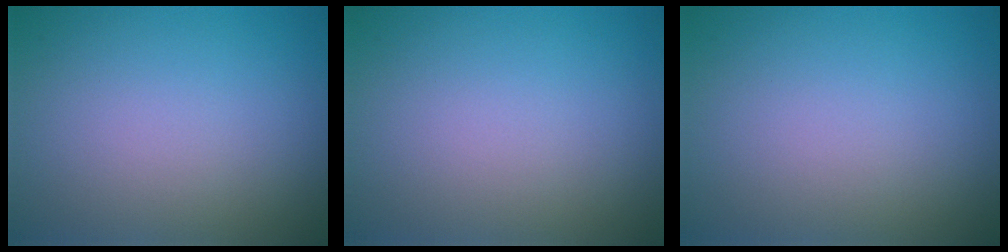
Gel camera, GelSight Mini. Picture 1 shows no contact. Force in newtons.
{"total": 0.0}
{"total": 0.0}